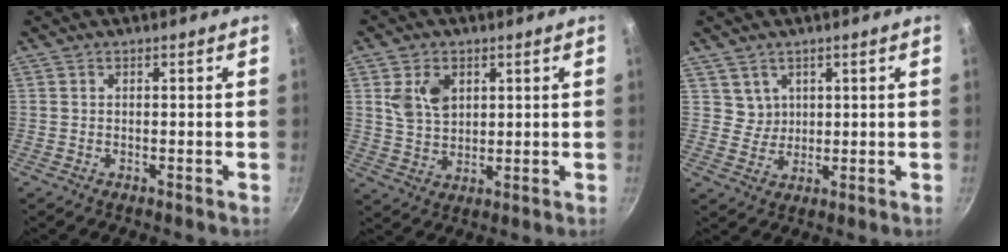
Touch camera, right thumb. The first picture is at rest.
{"total": 7.3, "force": [2.3, 5.2, 4.5], "torque": [-0.067, -0.011, 0.047]}
{"total": 3.3, "force": [1.8, 2.8, 0.3], "torque": [0.018, -0.002, 0.035]}